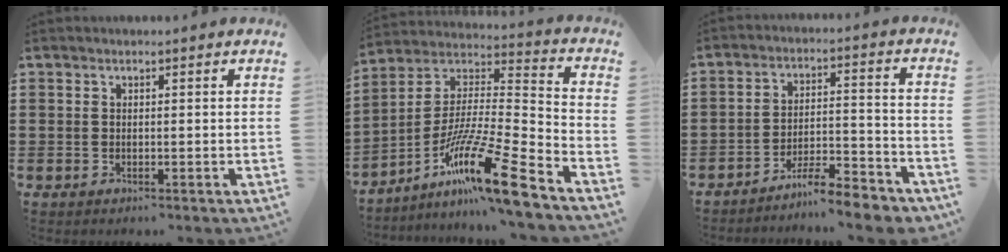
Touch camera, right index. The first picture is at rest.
{"total": 16.2, "force": [-10.8, 1.0, 12.0], "torque": [-0.217, 0.008, -0.195]}
{"total": 6.9, "force": [-6.4, 0.4, 2.3], "torque": [-0.034, 0.008, -0.122]}